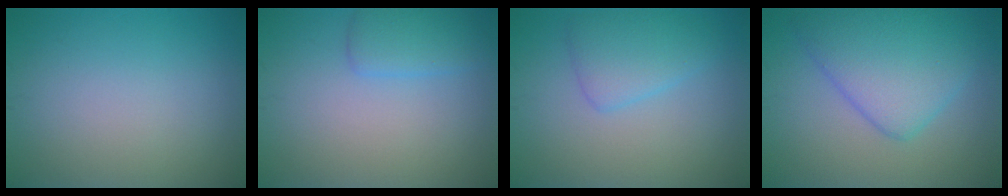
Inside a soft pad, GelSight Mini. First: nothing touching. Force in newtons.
{"total": 2.4, "press": 2.4, "slide": 0.1}
{"total": 3.1, "press": 3.1, "slide": 0.1}
{"total": 6.7, "press": 6.7, "slide": 0.2}